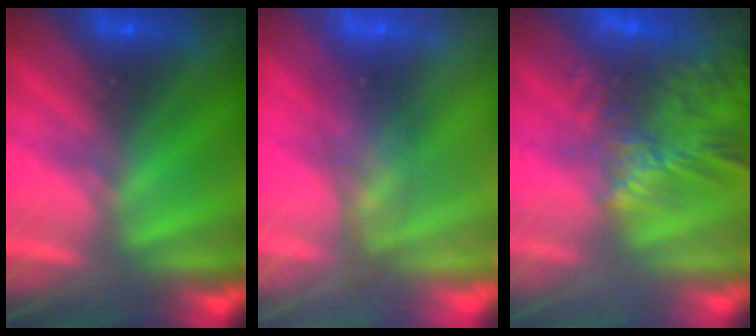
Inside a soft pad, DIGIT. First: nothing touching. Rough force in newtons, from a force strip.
{"total": 2.5}
{"total": 6.9}